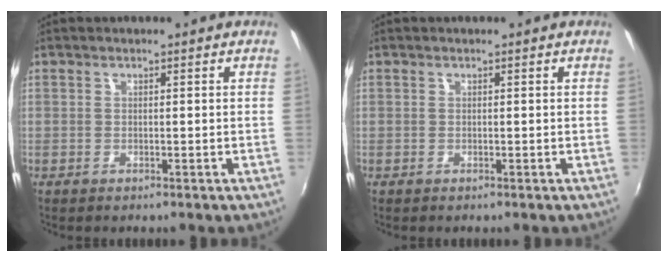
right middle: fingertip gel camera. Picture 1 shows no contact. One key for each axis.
{"total": 0.0}